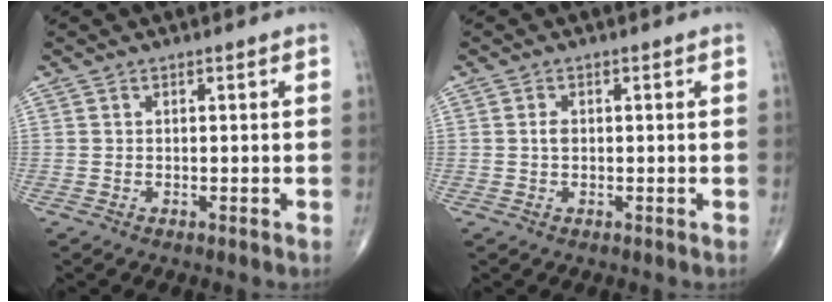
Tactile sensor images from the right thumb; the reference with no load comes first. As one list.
[{"total": 1.3, "force": [0.0, 0.9, 1.0], "torque": [-0.018, 0.002, -0.001]}]